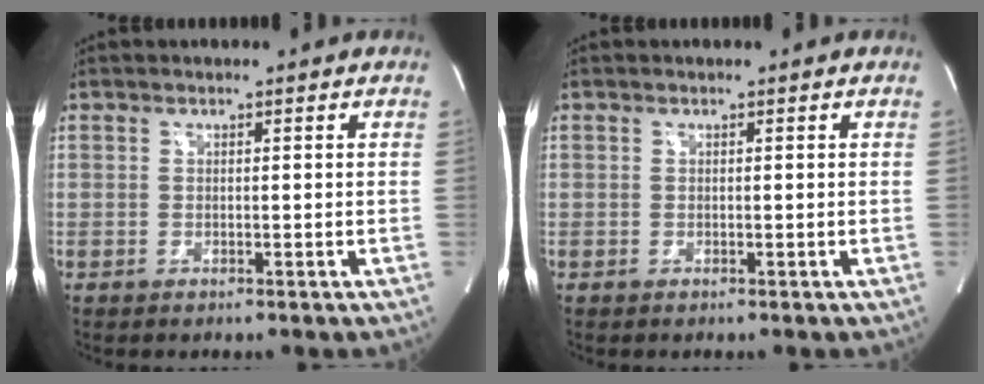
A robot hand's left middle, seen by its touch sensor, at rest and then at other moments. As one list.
[{"total": 0.0}]